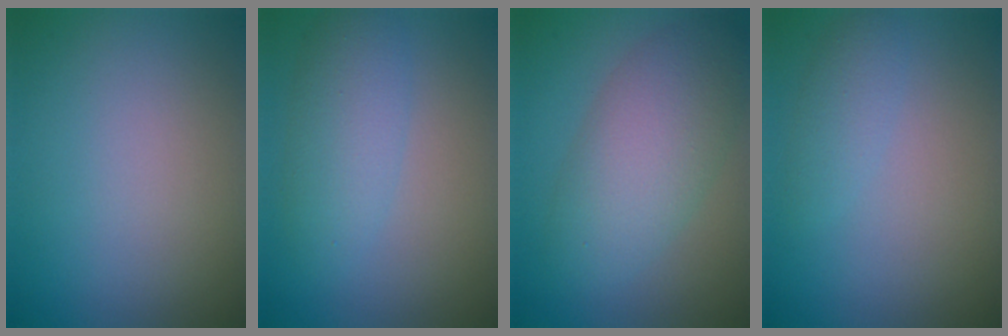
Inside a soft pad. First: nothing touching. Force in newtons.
{"total": 3.8, "press": 3.8, "slide": 0.1}
{"total": 6.5, "press": 6.5, "slide": 0.2}
{"total": 1.7, "press": 1.7, "slide": 0.1}